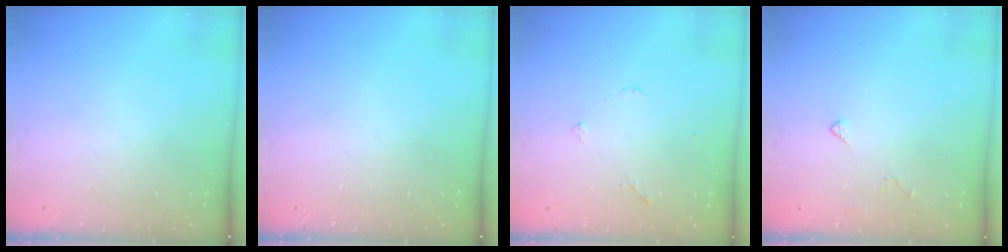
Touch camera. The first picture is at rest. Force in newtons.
{"total": 0.0}
{"total": 3.3, "press": 3.2, "slide": 0.7}
{"total": 3.7, "press": 3.7, "slide": 0.7}